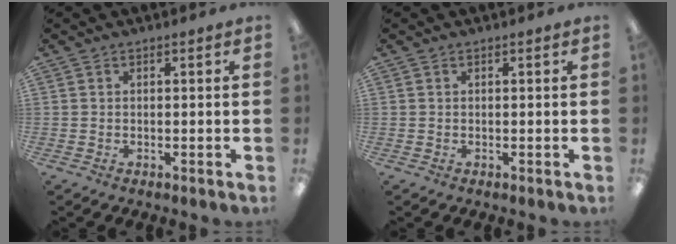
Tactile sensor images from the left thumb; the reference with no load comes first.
{"total": 0.0}